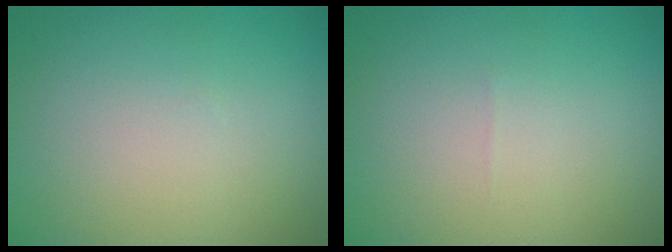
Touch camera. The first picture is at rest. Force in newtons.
{"total": 0.0}